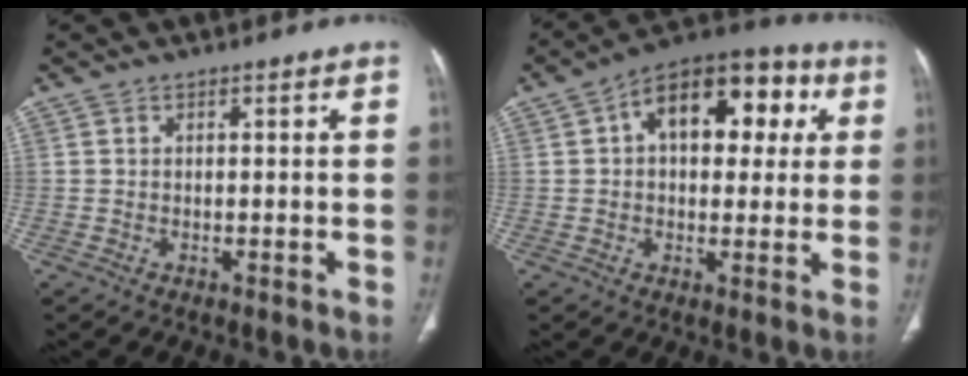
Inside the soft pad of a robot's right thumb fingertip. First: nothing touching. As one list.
[{"total": 17.1, "force": [4.5, 10.2, 13.0], "torque": [-0.138, 0.027, 0.056]}]